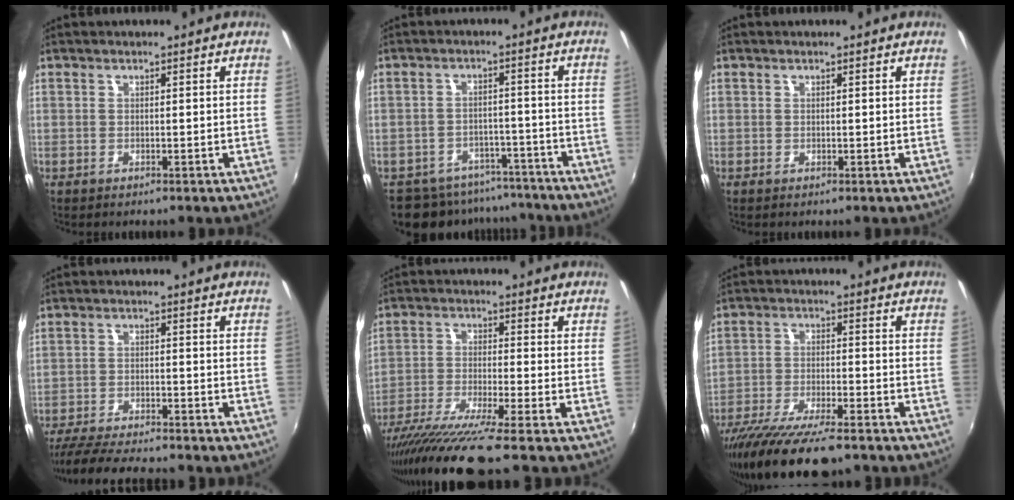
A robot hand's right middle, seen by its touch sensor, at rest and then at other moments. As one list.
[{"total": 12.5, "force": [-10.8, 5.6, 2.9], "torque": [-0.069, 0.013, -0.141]}, {"total": 0.0}, {"total": 13.4, "force": [-11.9, 1.7, 5.9], "torque": [-0.132, -0.022, -0.191]}, {"total": 12.6, "force": [-10.3, -1.5, 7.1], "torque": [-0.146, -0.039, -0.183]}, {"total": 16.6, "force": [-13.2, 3.3, 9.5], "torque": [-0.193, -0.044, -0.221]}]